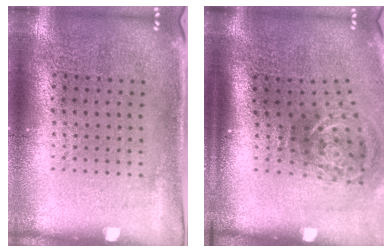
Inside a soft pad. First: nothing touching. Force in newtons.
{"total": 2.2, "press": 1.4, "slide": 1.7}